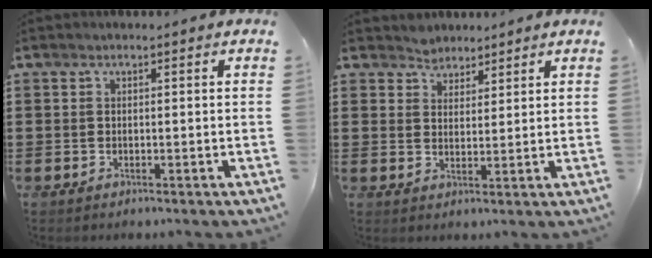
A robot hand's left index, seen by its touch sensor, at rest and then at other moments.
{"total": 2.9, "force": [2.5, 1.3, -0.6], "torque": [-0.002, 0.004, 0.049]}